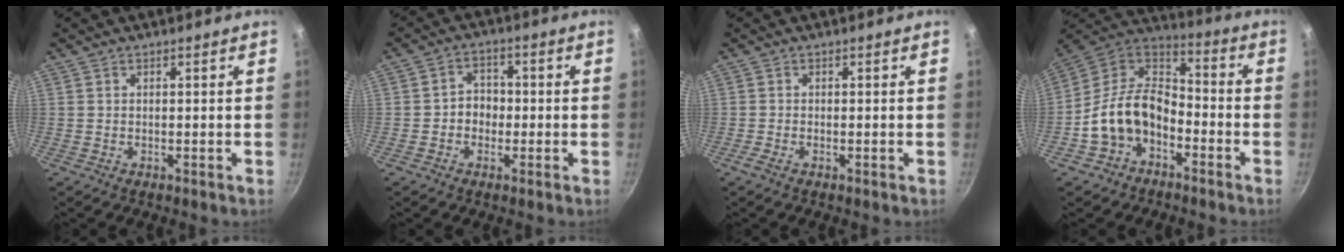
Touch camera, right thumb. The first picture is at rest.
{"total": 4.7, "force": [-0.9, 4.0, 2.4], "torque": [-0.008, 0.017, -0.017]}
{"total": 1.1, "force": [-0.7, 0.1, 0.9], "torque": [-0.028, 0.002, -0.020]}
{"total": 14.3, "force": [-5.4, 9.9, 8.9], "torque": [-0.138, 0.067, -0.118]}